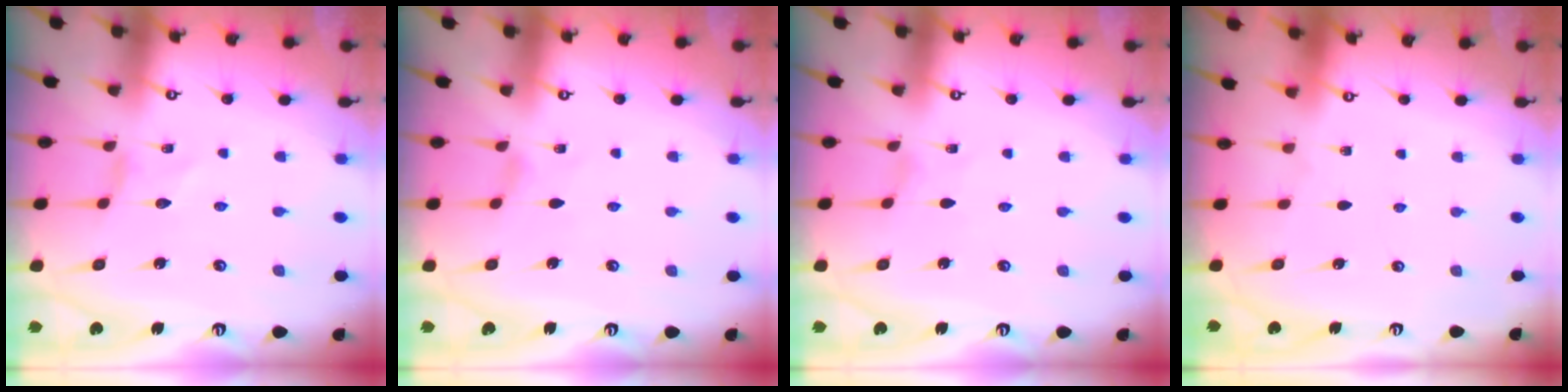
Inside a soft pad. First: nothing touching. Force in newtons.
{"total": 0.0}
{"total": 0.0}
{"total": 0.0}